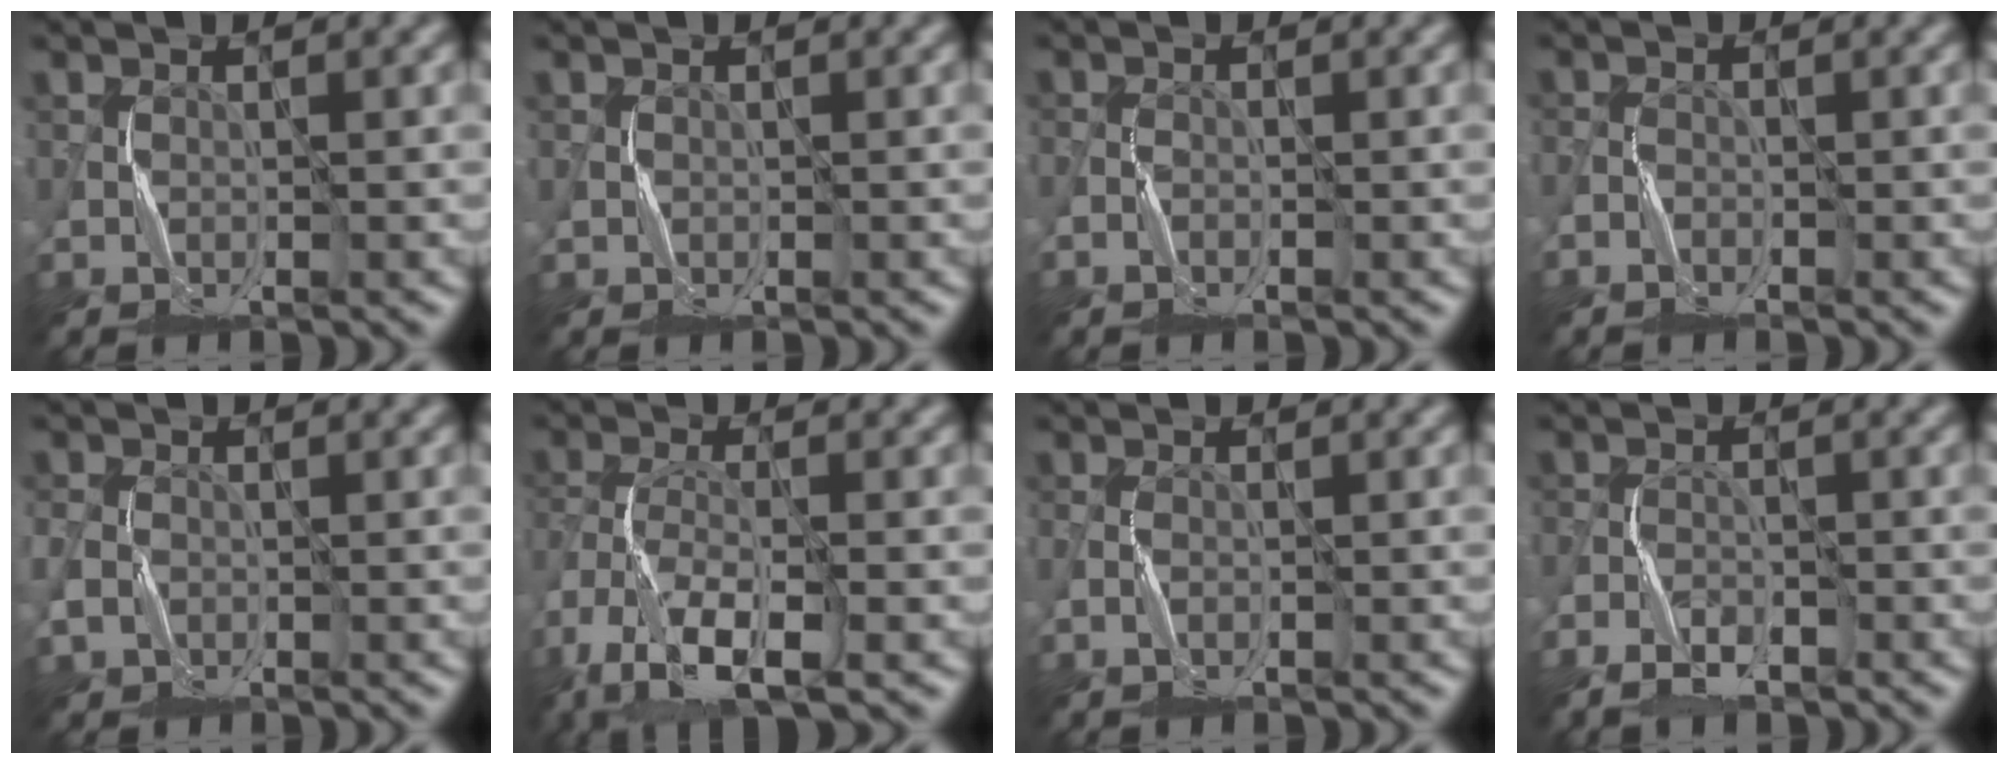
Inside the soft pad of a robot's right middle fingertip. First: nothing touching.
{"total": 0.5, "force": [-0.1, 0.5, 0.0], "torque": [0.002, -0.002, -0.003]}
{"total": 1.1, "force": [-0.7, 0.5, 0.8], "torque": [-0.018, 0.003, -0.016]}
{"total": 1.2, "force": [-0.9, 0.5, 0.7], "torque": [-0.015, 0.003, -0.020]}
{"total": 2.5, "force": [-0.7, 2.0, 1.3], "torque": [-0.033, -0.002, -0.018]}
{"total": 9.1, "force": [-4.8, 3.5, 6.8], "torque": [-0.149, -0.013, -0.097]}
{"total": 1.5, "force": [-0.6, 0.6, 1.3], "torque": [-0.031, 0.003, -0.015]}
{"total": 3.1, "force": [-2.2, 1.4, 1.7], "torque": [-0.034, -0.001, -0.048]}